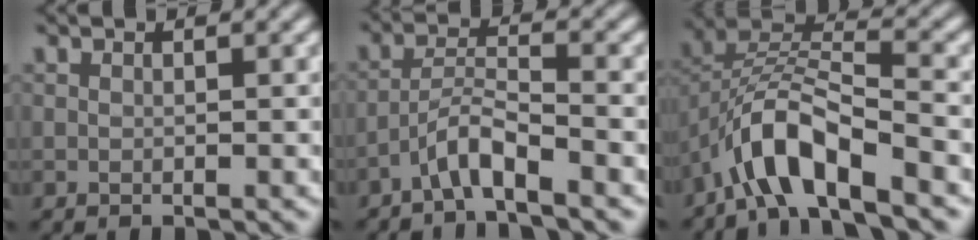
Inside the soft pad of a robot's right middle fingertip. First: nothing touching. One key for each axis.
{"total": 3.0, "fx": -2.4, "fy": 0.2, "fz": 1.8, "tx": -0.034, "ty": 0.013, "tz": -0.051}
{"total": 6.8, "fx": -4.4, "fy": 2.2, "fz": 4.7, "tx": -0.084, "ty": 0.008, "tz": -0.085}